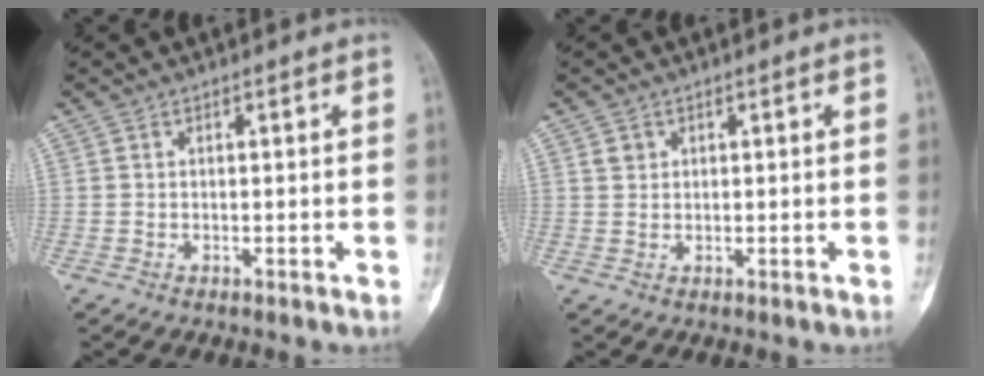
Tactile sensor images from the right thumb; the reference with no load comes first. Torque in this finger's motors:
{"motor_torque": [0.16, 0.22, 0.43, -0.04, 0.03]}